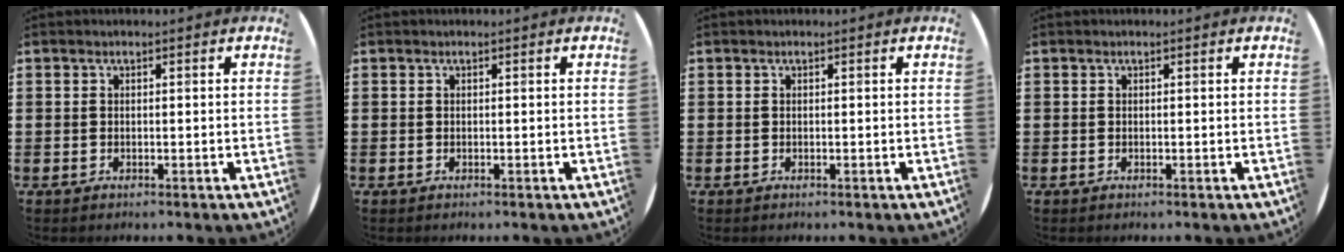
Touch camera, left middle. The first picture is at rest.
{"total": 0.0}
{"total": 0.0}
{"total": 0.0}